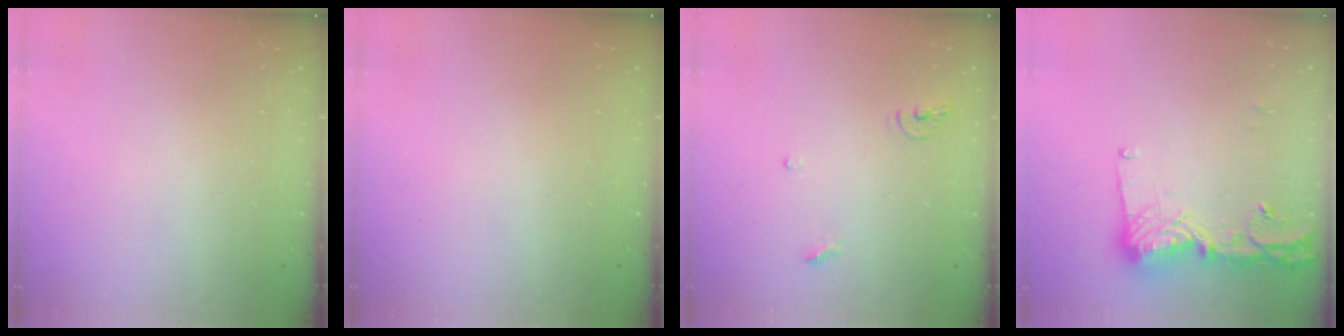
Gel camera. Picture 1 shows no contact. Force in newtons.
{"total": 0.0}
{"total": 6.8, "press": 6.6, "slide": 1.2}
{"total": 14.0, "press": 13.9, "slide": 1.3}